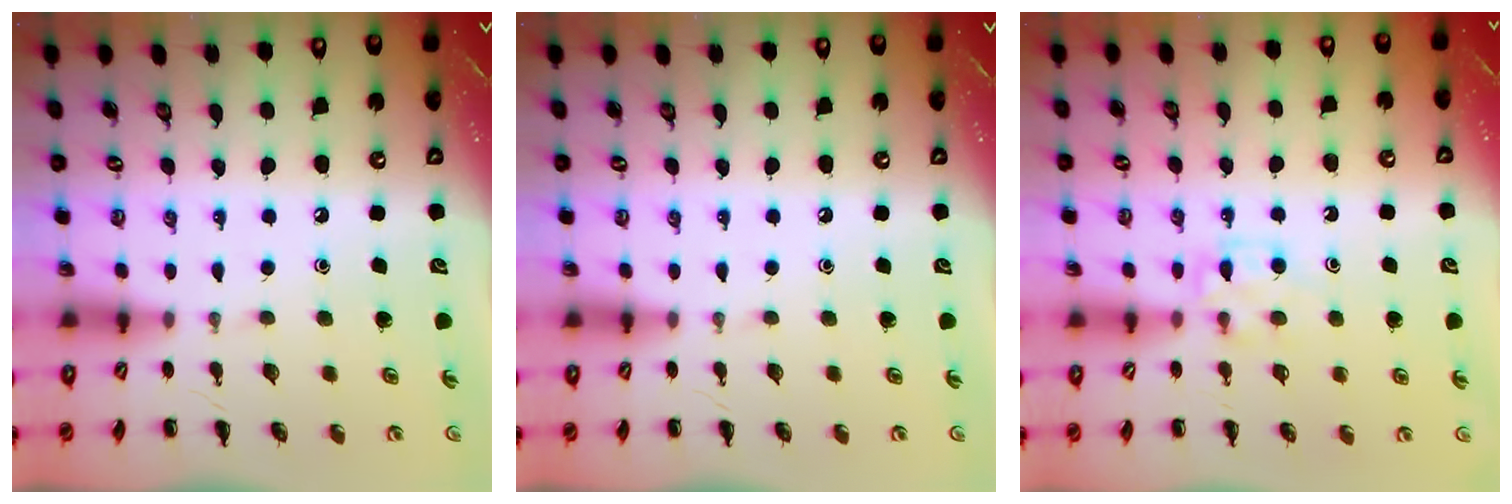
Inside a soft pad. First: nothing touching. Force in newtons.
{"total": 0.0}
{"total": 6.3, "press": 6.1, "slide": 1.6}